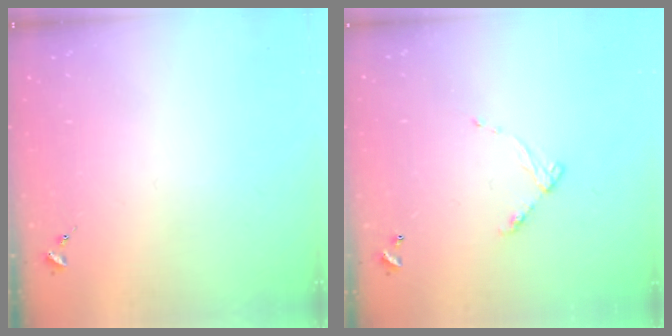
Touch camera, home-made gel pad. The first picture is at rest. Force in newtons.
{"total": 5.9, "press": 5.9, "slide": 0.4}